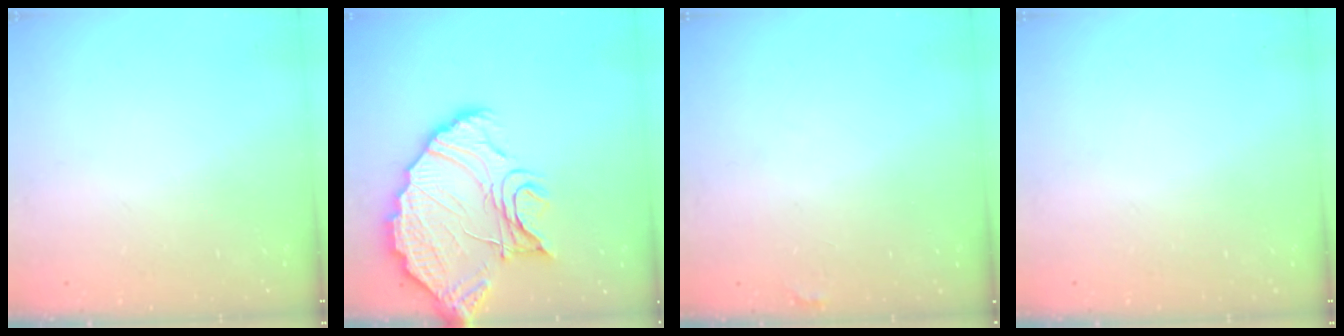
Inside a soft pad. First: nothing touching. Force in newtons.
{"total": 21.1, "press": 21.1, "slide": 1.6}
{"total": 6.2, "press": 6.2, "slide": 0.4}
{"total": 0.0}